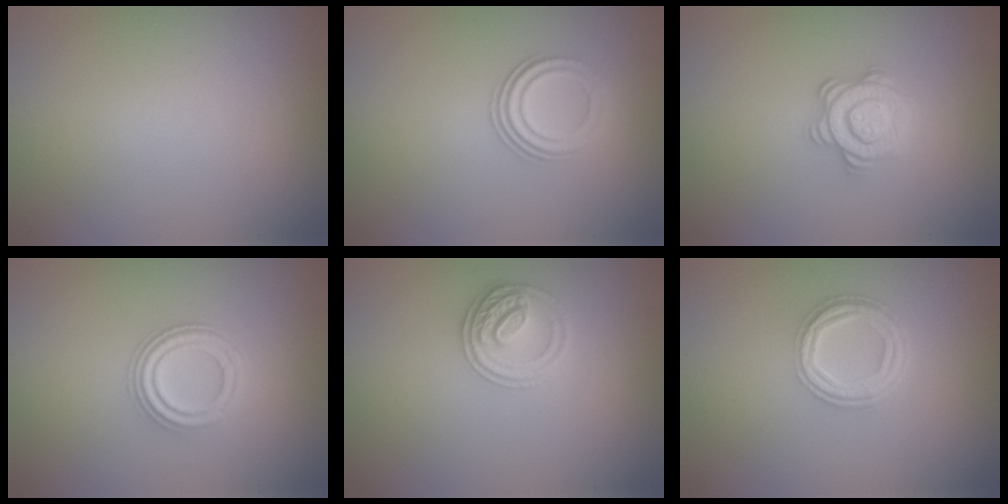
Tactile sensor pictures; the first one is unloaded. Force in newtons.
{"total": 2.8, "press": 2.1, "slide": 1.9}
{"total": 3.5, "press": 3.0, "slide": 1.9}
{"total": 3.6, "press": 3.0, "slide": 2.0}
{"total": 2.7, "press": 2.7, "slide": 0.6}
{"total": 4.3, "press": 3.3, "slide": 2.8}